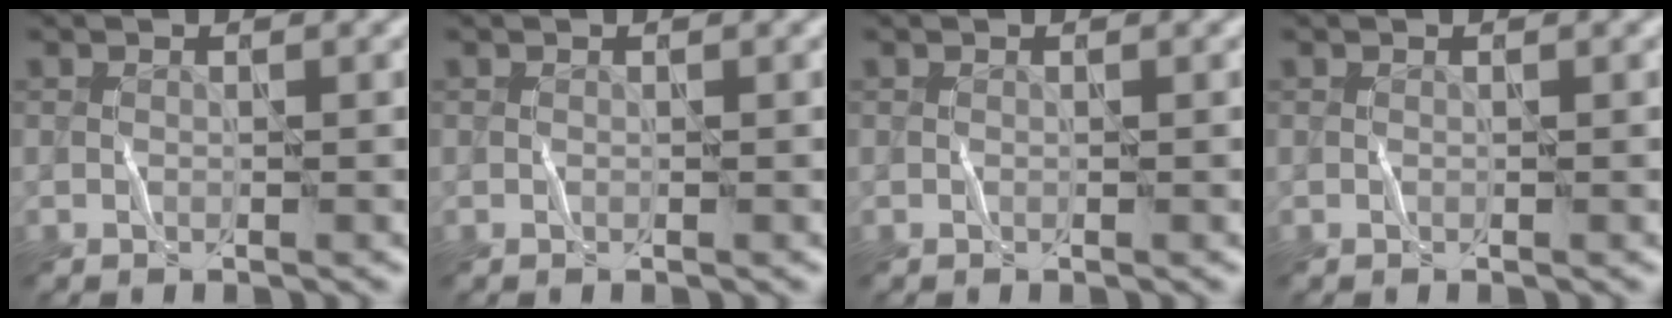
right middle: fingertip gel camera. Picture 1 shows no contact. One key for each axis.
{"total": 0.0}
{"total": 0.0}
{"total": 0.0}